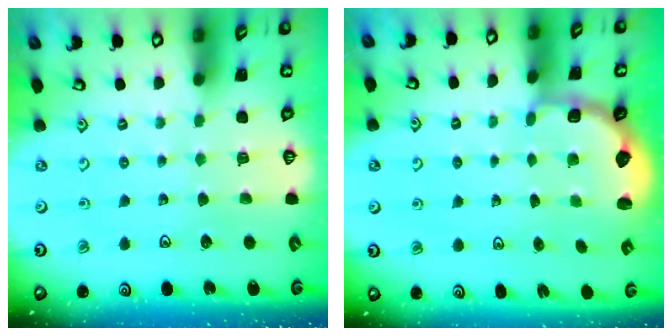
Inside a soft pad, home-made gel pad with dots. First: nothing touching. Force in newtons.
{"total": 2.8, "press": 2.1, "slide": 1.8}